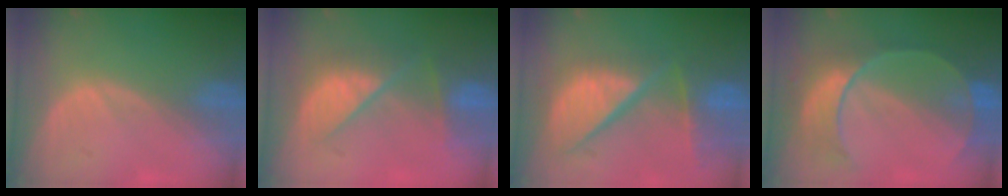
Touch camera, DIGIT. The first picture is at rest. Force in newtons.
{"total": 7.2, "press": 7.2, "slide": 0.5}
{"total": 12.3, "press": 10.1, "slide": 7.0}
{"total": 8.8, "press": 8.3, "slide": 2.8}